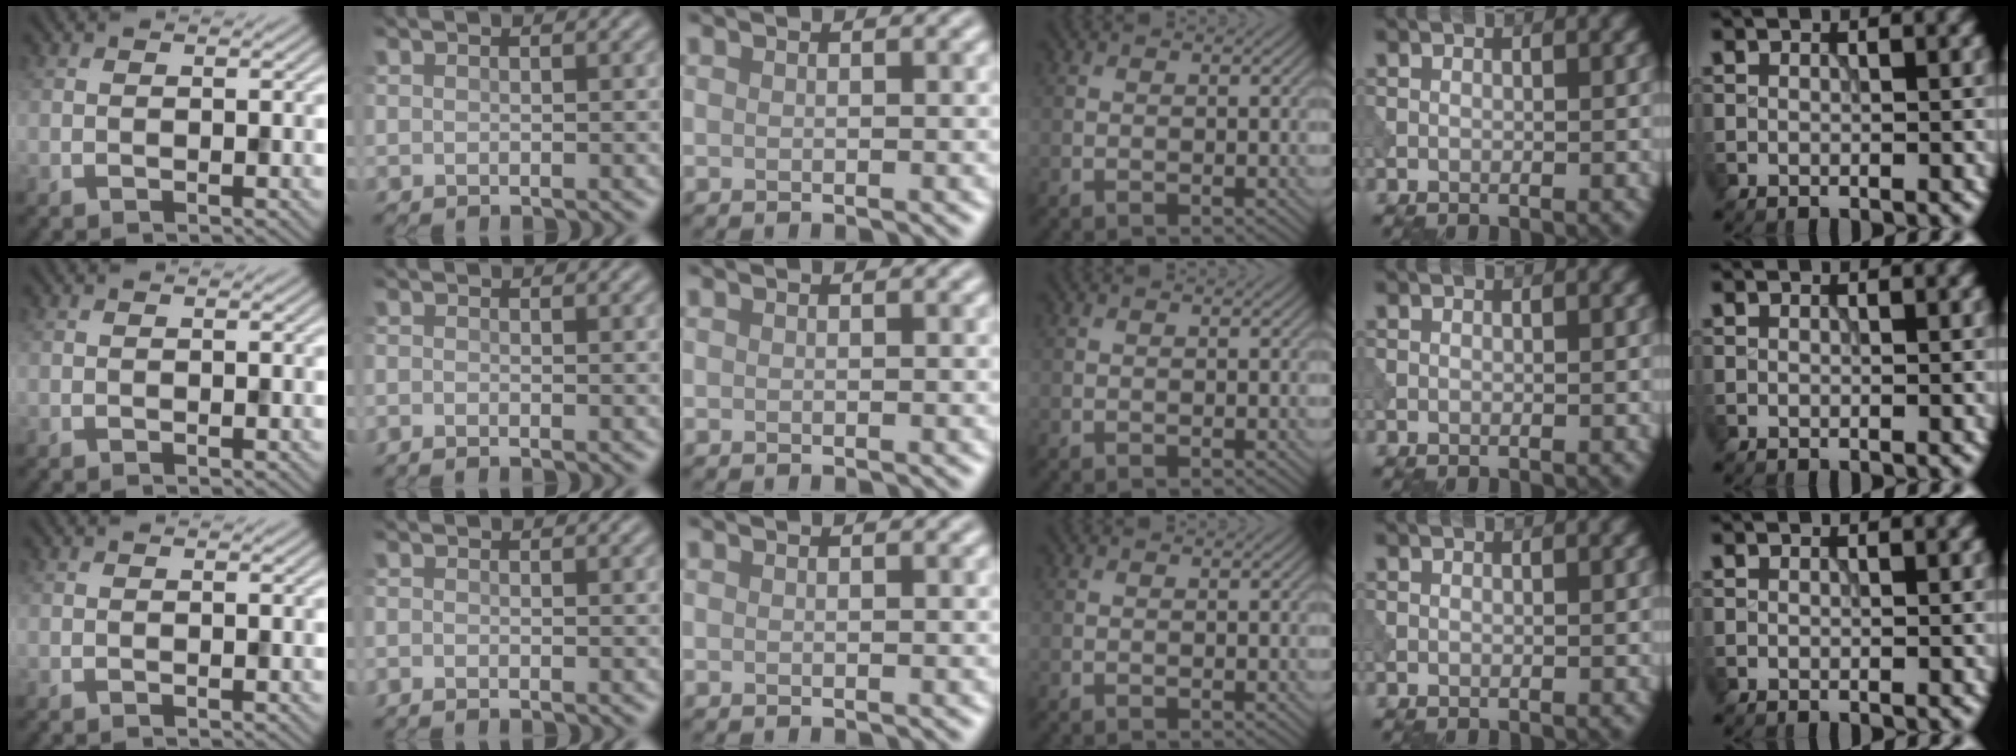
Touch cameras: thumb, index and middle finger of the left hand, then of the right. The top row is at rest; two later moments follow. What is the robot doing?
{"motion": "press", "object": "tv remote"}